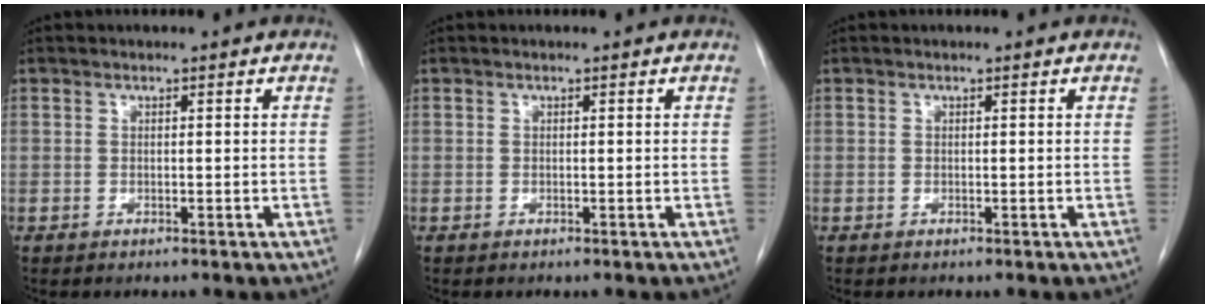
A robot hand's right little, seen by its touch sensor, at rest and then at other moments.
{"total": 0.0}
{"total": 0.0}